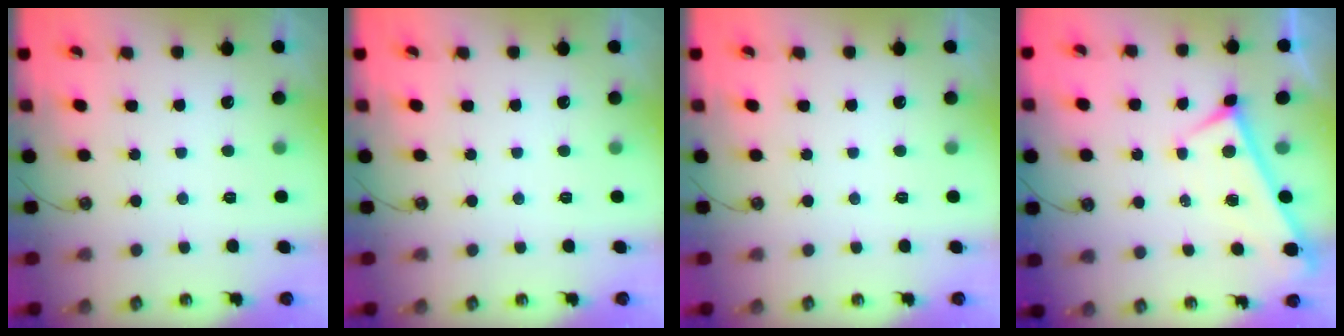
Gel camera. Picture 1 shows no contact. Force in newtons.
{"total": 0.0}
{"total": 0.0}
{"total": 0.0}